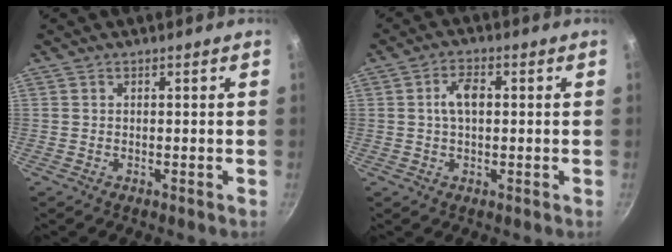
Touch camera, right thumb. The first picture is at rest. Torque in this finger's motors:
{"motor_torque": [-0.52, 0.22, 0.38, 0.85, 0.01]}